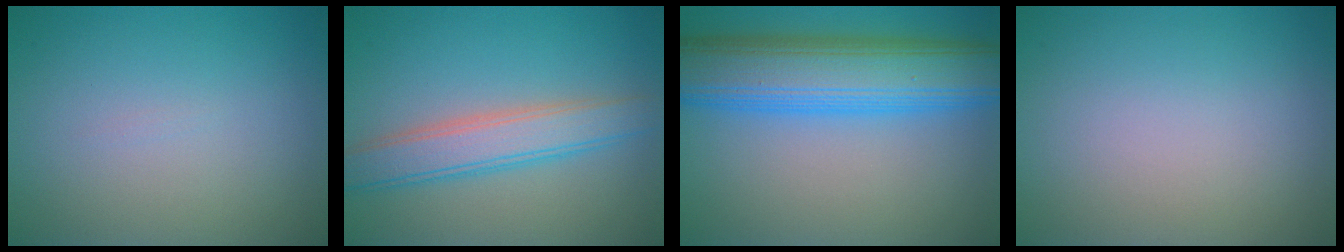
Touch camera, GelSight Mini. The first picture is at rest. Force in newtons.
{"total": 3.9, "press": 3.9, "slide": 0.2}
{"total": 10.4, "press": 10.4, "slide": 0.3}
{"total": 0.0}